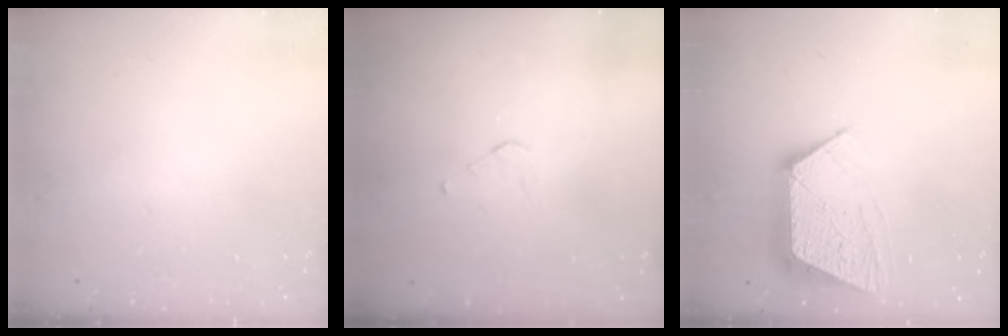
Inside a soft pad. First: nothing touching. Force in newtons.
{"total": 3.0, "press": 3.0, "slide": 0.2}
{"total": 11.8, "press": 11.8, "slide": 0.8}